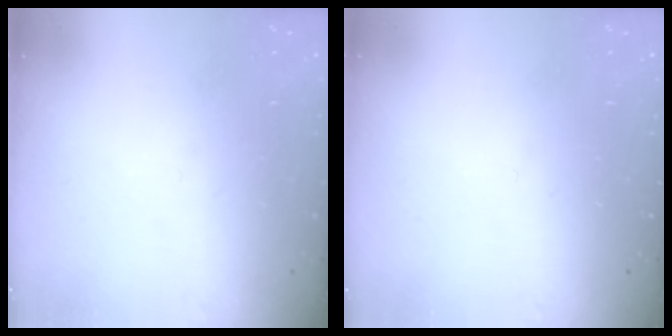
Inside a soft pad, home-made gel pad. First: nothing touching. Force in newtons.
{"total": 0.0}